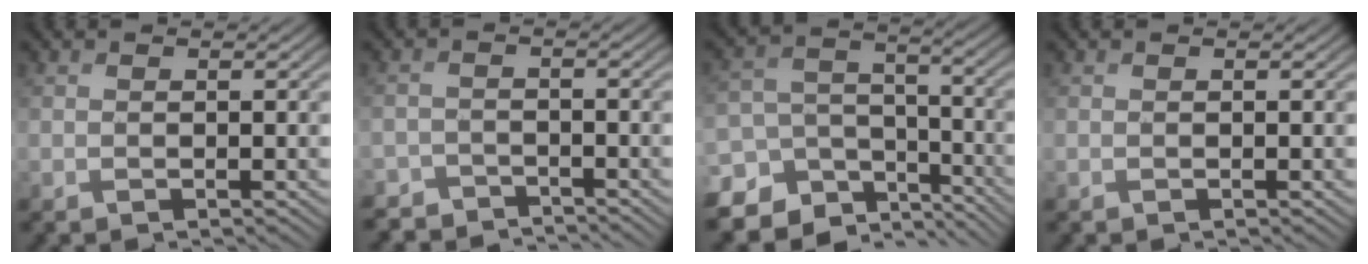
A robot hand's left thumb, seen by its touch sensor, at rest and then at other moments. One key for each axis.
{"total": 3.8, "fx": -3.6, "fy": 1.0, "fz": 0.1, "tx": -0.001, "ty": -0.003, "tz": -0.070}
{"total": 12.8, "fx": -8.3, "fy": 8.9, "fz": 3.9, "tx": -0.131, "ty": -0.033, "tz": -0.113}
{"total": 0.0}